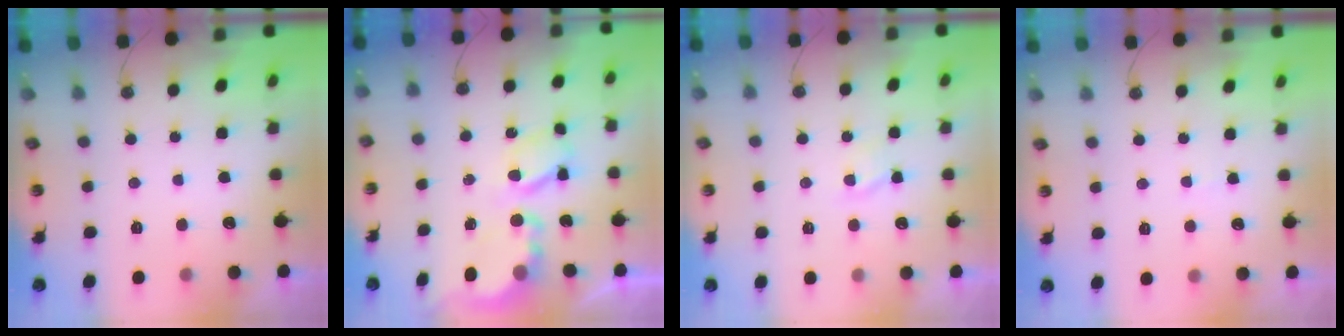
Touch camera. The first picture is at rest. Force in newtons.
{"total": 6.8, "press": 6.8, "slide": 0.3}
{"total": 3.7, "press": 3.7, "slide": 0.5}
{"total": 2.8, "press": 2.8, "slide": 0.4}